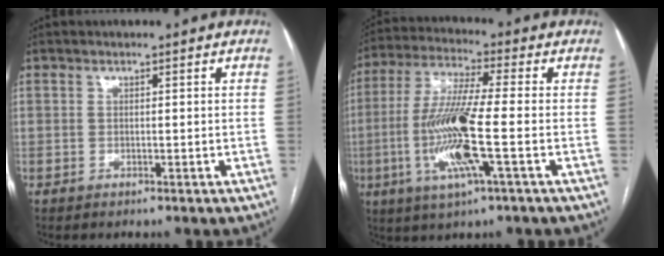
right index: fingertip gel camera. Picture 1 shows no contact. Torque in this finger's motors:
{"motor_torque": [1.75, -0.39, 1.05, 0.21]}